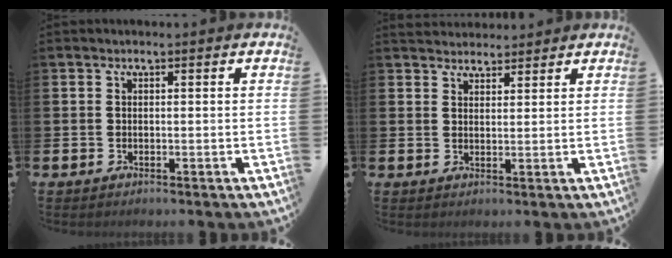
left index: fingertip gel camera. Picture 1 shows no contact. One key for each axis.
{"total": 3.0, "fx": 2.8, "fy": 0.9, "fz": -0.1, "tx": 0.005, "ty": -0.014, "tz": 0.052}